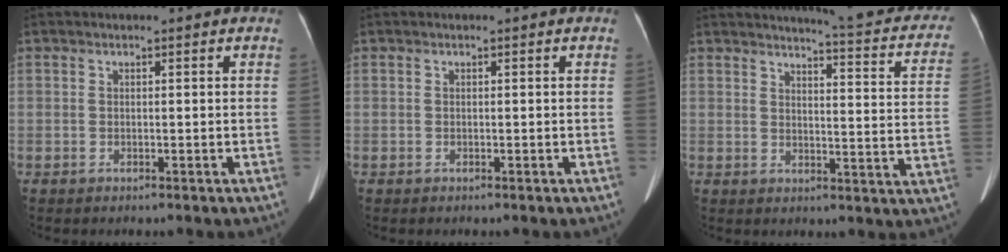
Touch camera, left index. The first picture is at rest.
{"total": 0.0}
{"total": 15.4, "force": [14.0, 1.6, 6.3], "torque": [-0.066, -0.055, 0.137]}